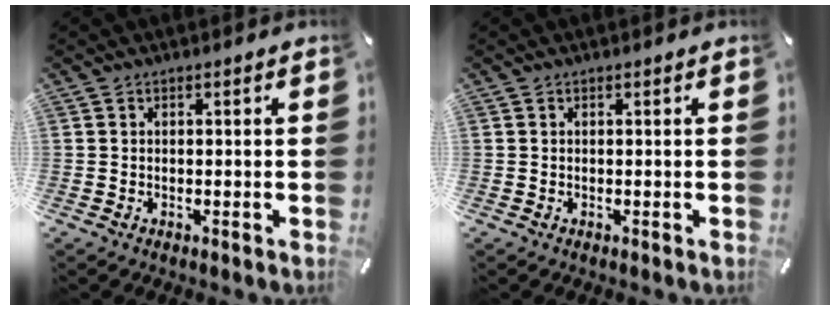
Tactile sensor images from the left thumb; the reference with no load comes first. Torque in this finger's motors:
{"motor_torque": [0.00, 0.00, 0.00, 0.00, 0.00]}